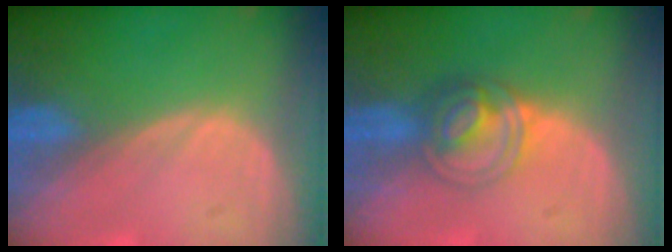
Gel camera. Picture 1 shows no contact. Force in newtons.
{"total": 6.3, "press": 5.5, "slide": 3.2}